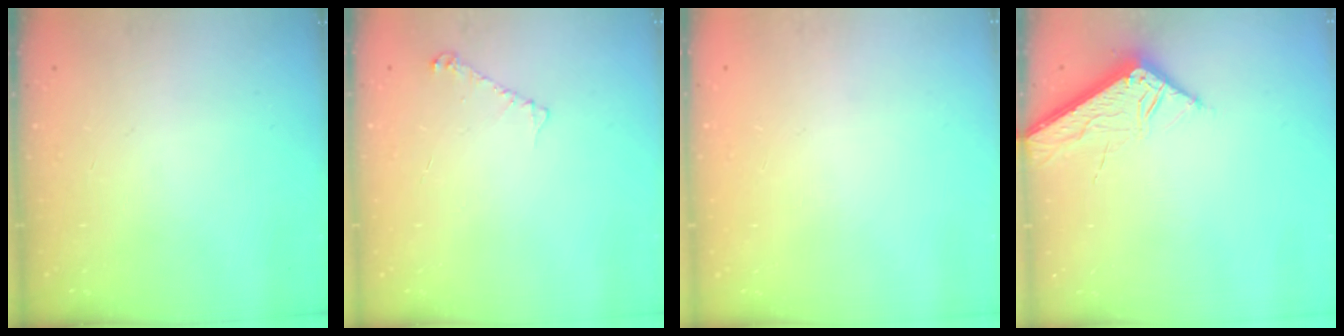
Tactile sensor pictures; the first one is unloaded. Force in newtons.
{"total": 4.0, "press": 3.9, "slide": 0.5}
{"total": 0.0}
{"total": 6.1, "press": 6.0, "slide": 0.7}